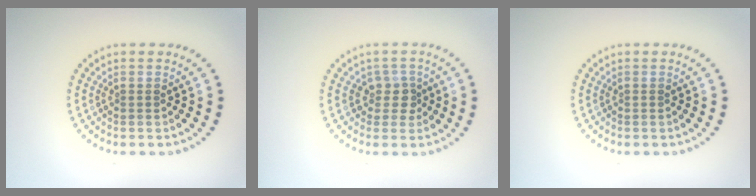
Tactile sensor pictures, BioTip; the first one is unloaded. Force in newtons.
{"total": 1.9, "press": 1.5, "slide": 1.1}
{"total": 0.0}